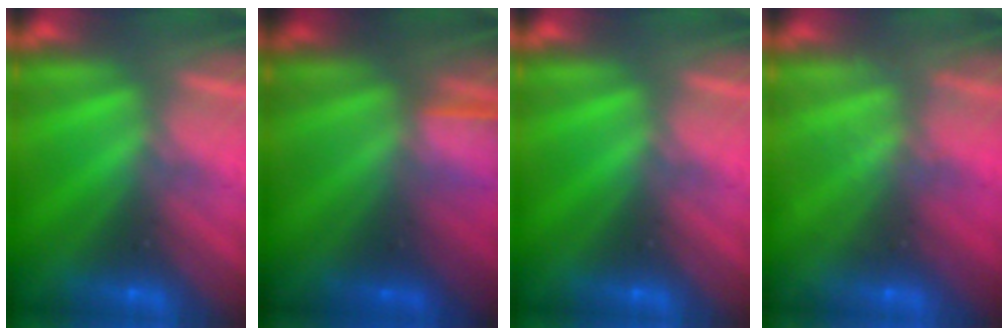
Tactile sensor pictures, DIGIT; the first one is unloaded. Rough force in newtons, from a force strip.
{"total": 1.4}
{"total": 0.0}
{"total": 1.8}